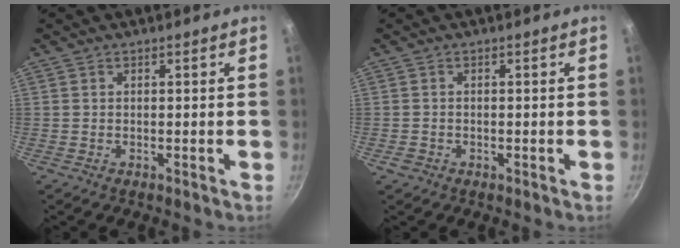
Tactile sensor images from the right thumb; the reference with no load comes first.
{"total": 1.3, "force": [-0.6, 1.0, 0.5], "torque": [-0.010, 0.002, -0.008]}